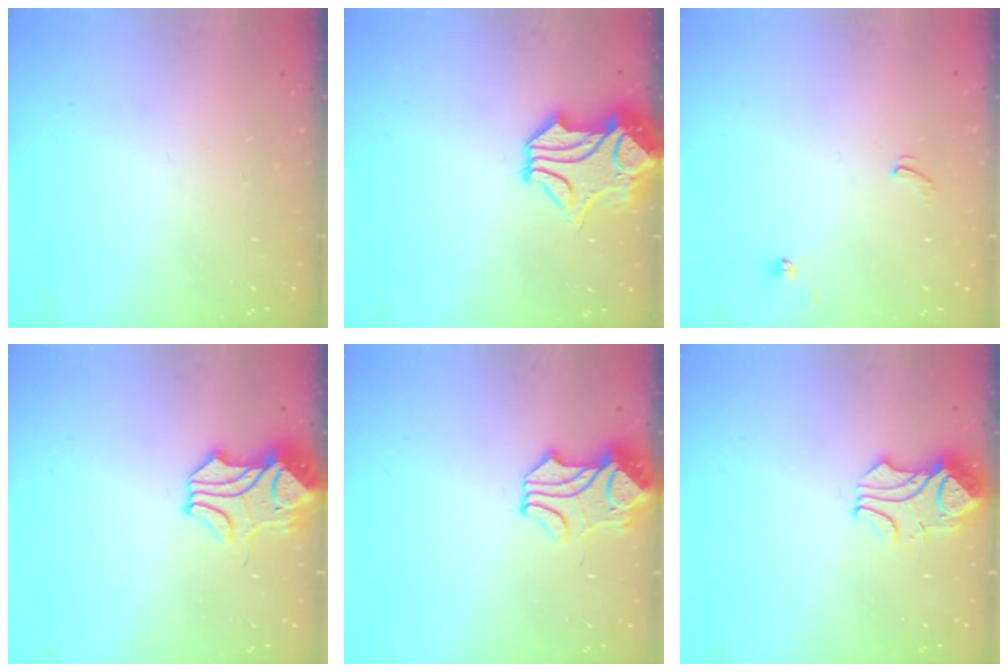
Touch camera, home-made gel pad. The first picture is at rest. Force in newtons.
{"total": 3.3, "press": 3.0, "slide": 1.4}
{"total": 0.0}
{"total": 2.8, "press": 2.5, "slide": 1.1}
{"total": 2.3, "press": 2.0, "slide": 1.1}
{"total": 3.5, "press": 3.3, "slide": 0.9}